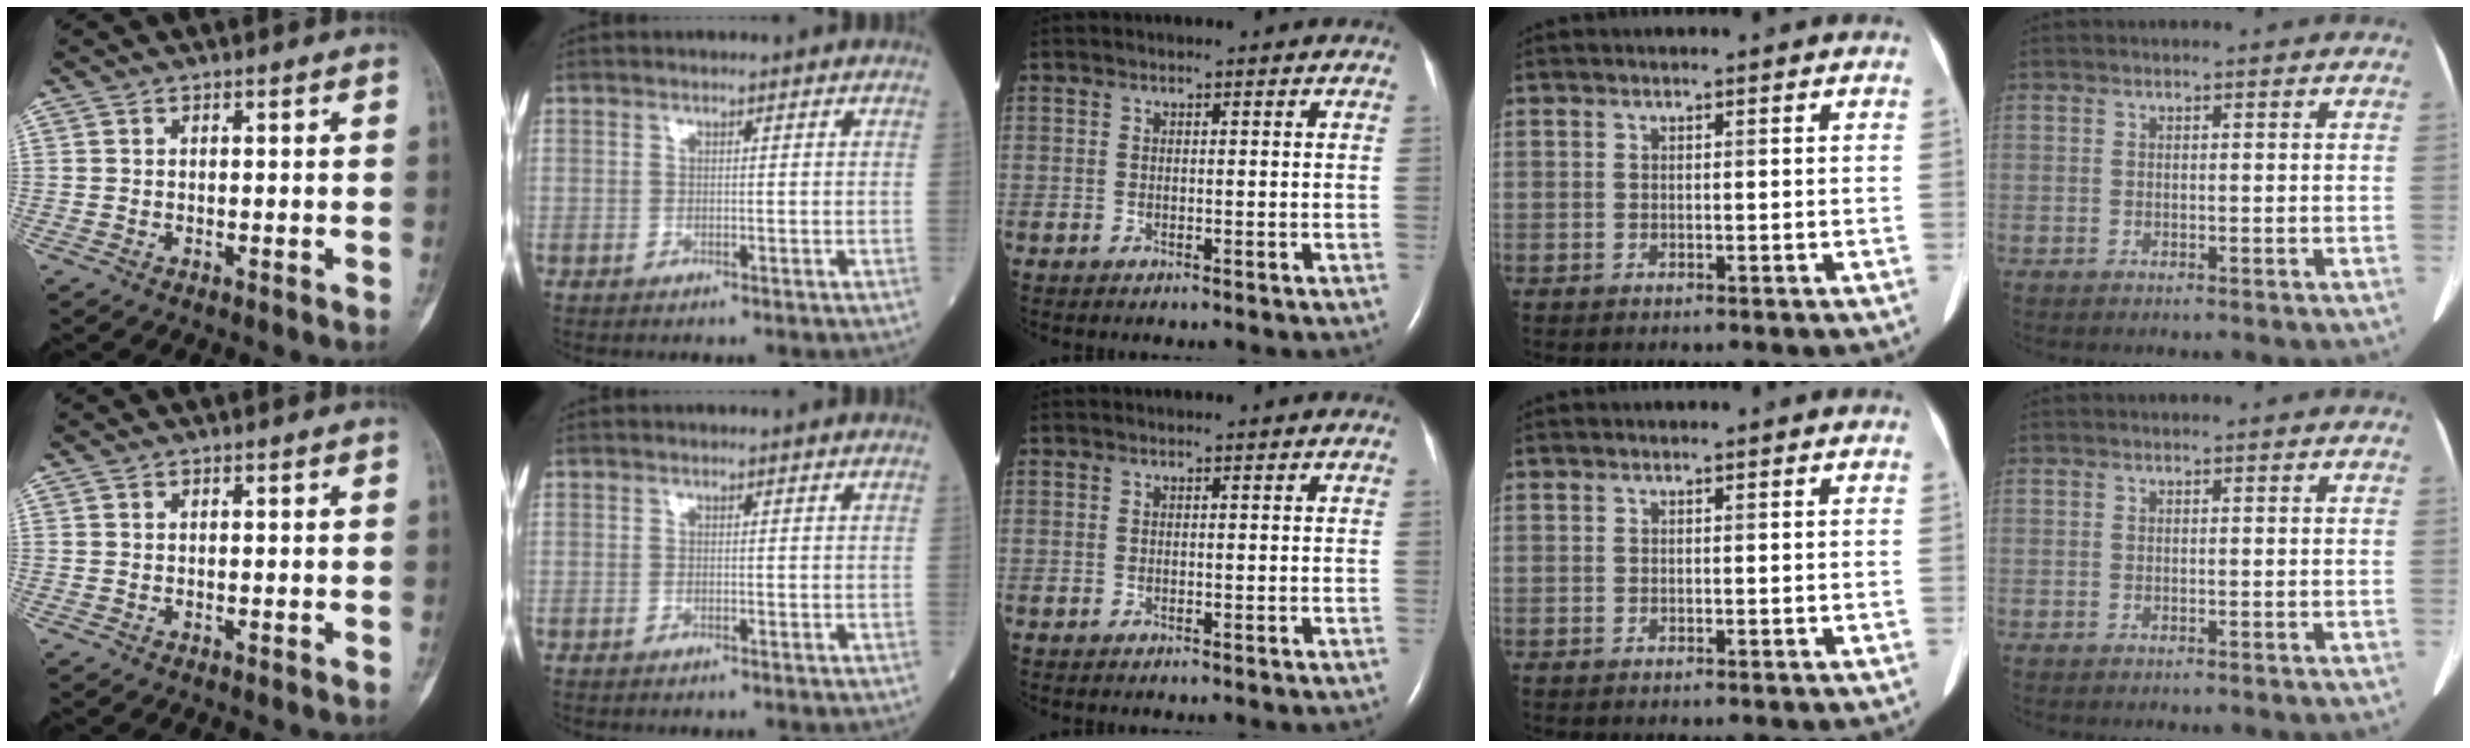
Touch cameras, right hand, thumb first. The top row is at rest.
{}